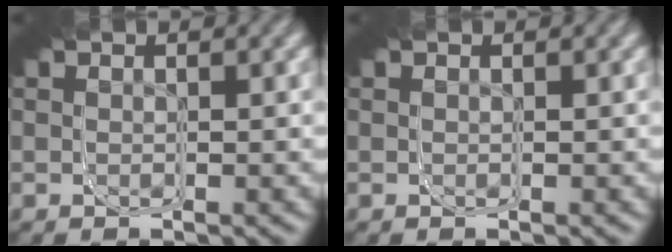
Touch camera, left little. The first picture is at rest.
{"total": 0.0}